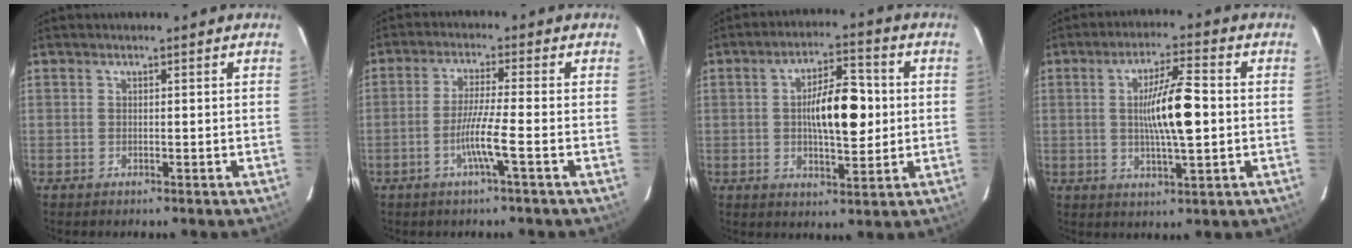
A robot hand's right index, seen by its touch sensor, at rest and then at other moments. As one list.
[{"total": 5.8, "force": [-2.1, -0.9, 5.3], "torque": [-0.101, -0.007, -0.043]}, {"total": 10.4, "force": [0.5, 3.4, 9.8], "torque": [-0.165, 0.016, 0.009]}, {"total": 9.7, "force": [0.2, 1.0, 9.6], "torque": [-0.169, 0.004, 0.001]}]